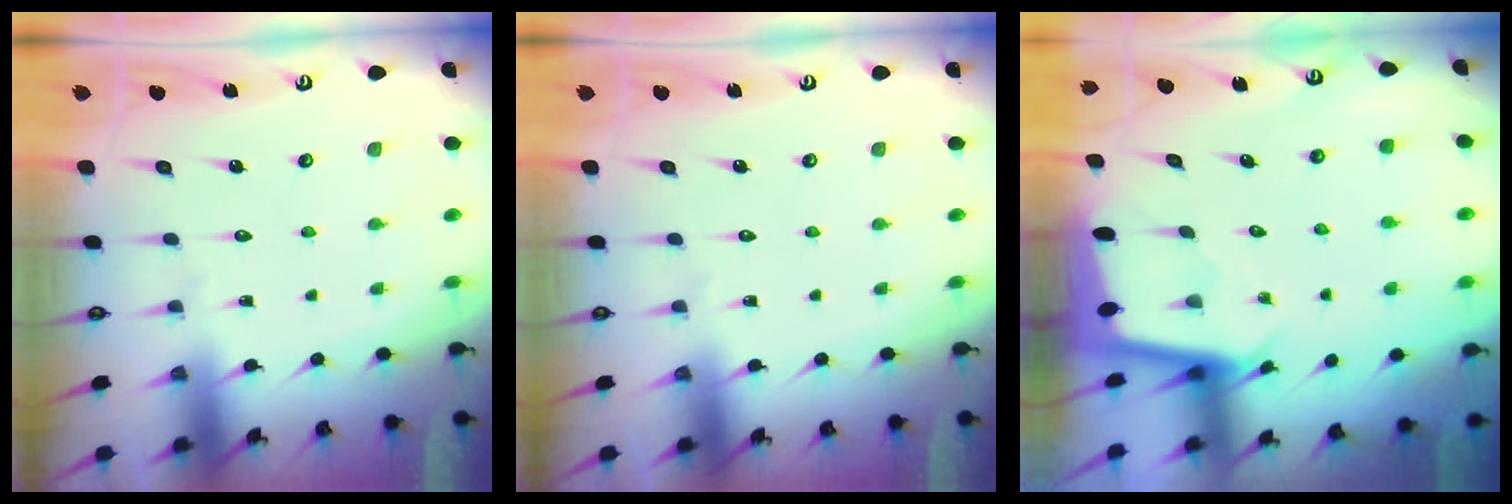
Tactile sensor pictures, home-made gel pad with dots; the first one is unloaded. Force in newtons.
{"total": 0.0}
{"total": 1.9, "press": 1.9, "slide": 0.1}